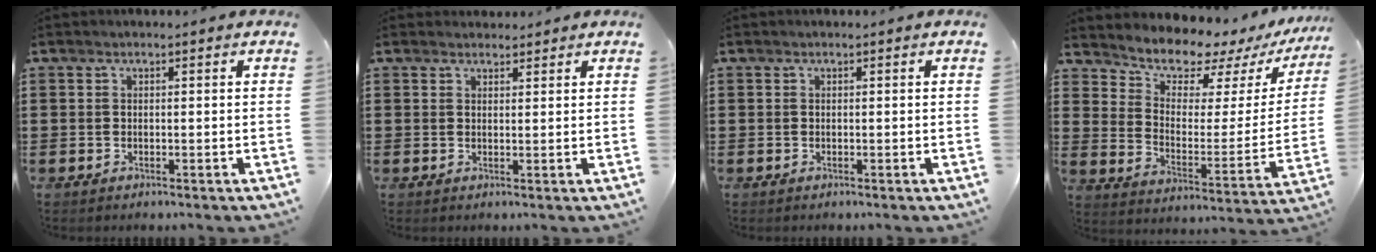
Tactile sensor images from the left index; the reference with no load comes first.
{"total": 1.6, "force": [1.5, 0.6, -0.1], "torque": [-0.003, 0.004, 0.030]}
{"total": 0.0}
{"total": 7.1, "force": [6.7, 2.2, 1.0], "torque": [-0.046, -0.060, 0.114]}